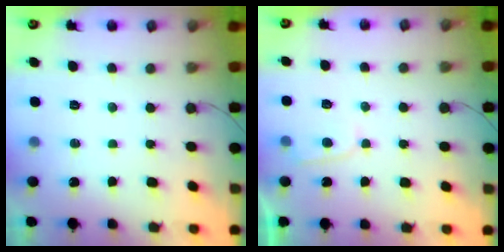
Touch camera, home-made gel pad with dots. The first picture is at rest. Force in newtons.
{"total": 2.9, "press": 2.9, "slide": 0.3}